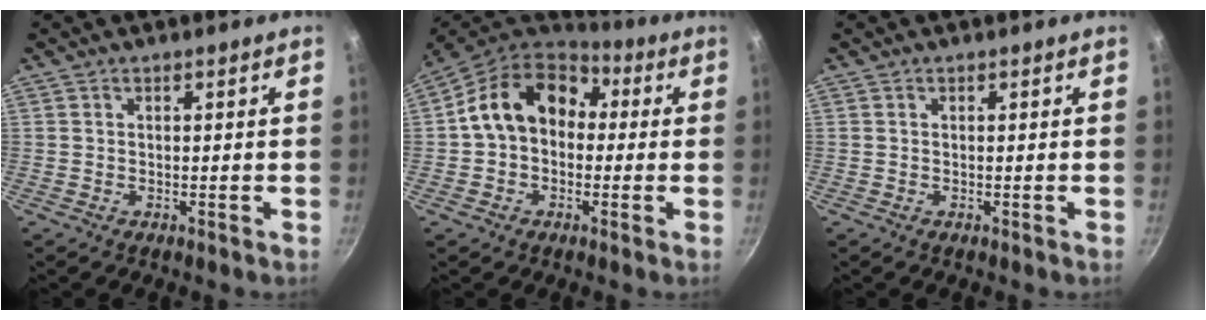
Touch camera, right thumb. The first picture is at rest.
{"total": 15.1, "force": [1.6, 11.4, 9.7], "torque": [-0.130, 0.039, 0.009]}
{"total": 0.0}